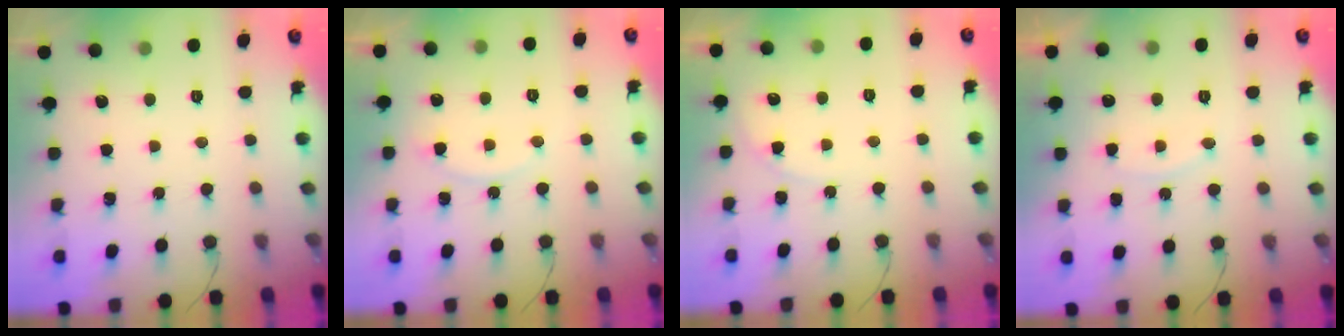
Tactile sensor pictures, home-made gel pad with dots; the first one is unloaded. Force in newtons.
{"total": 6.1, "press": 6.1, "slide": 0.6}
{"total": 4.2, "press": 4.2, "slide": 0.4}
{"total": 8.4, "press": 8.4, "slide": 0.4}